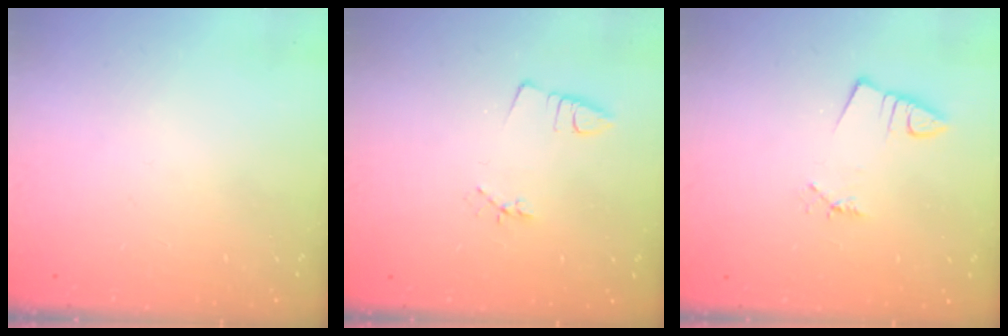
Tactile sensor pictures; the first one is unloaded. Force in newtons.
{"total": 2.2, "press": 1.7, "slide": 1.4}
{"total": 1.0, "press": 1.0, "slide": 0.0}